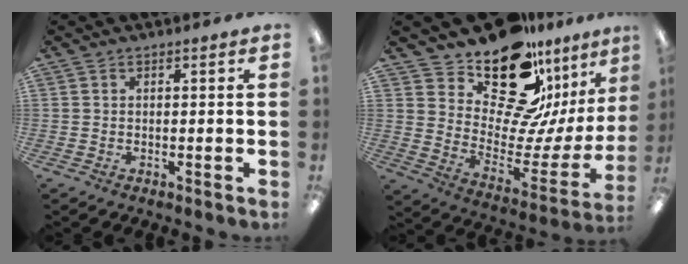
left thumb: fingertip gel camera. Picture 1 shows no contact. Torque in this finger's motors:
{"motor_torque": [1.24, 1.39, 1.39, -1.38, 0.18]}